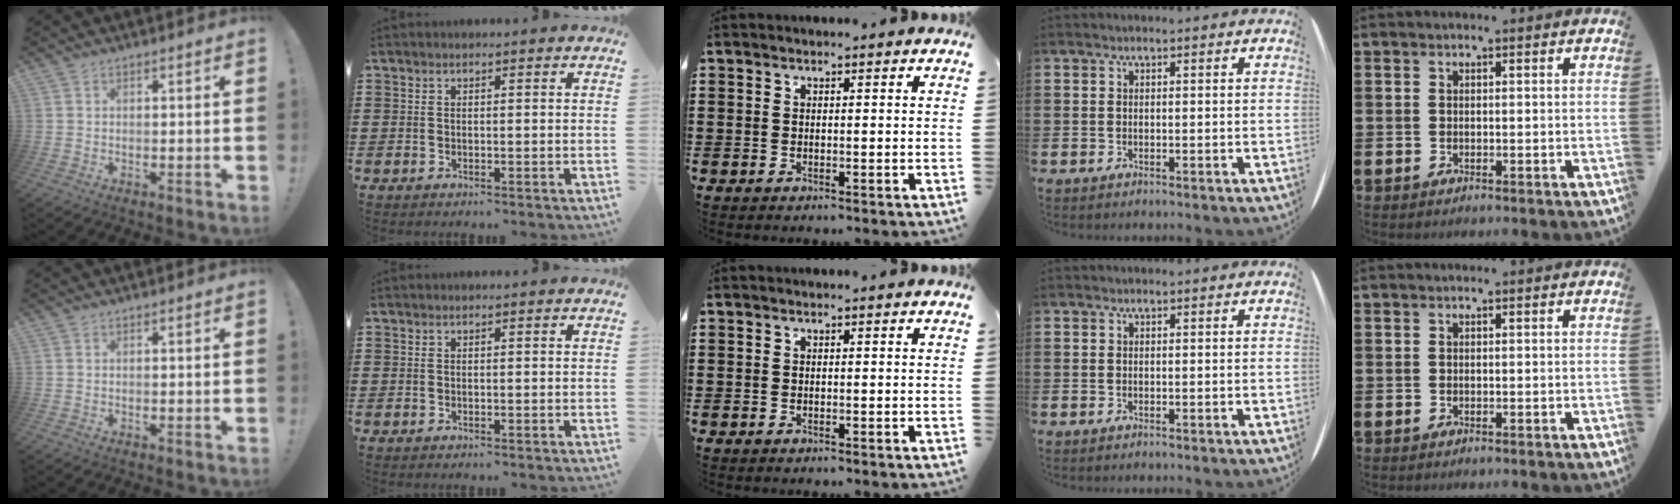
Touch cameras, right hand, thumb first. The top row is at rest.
{}